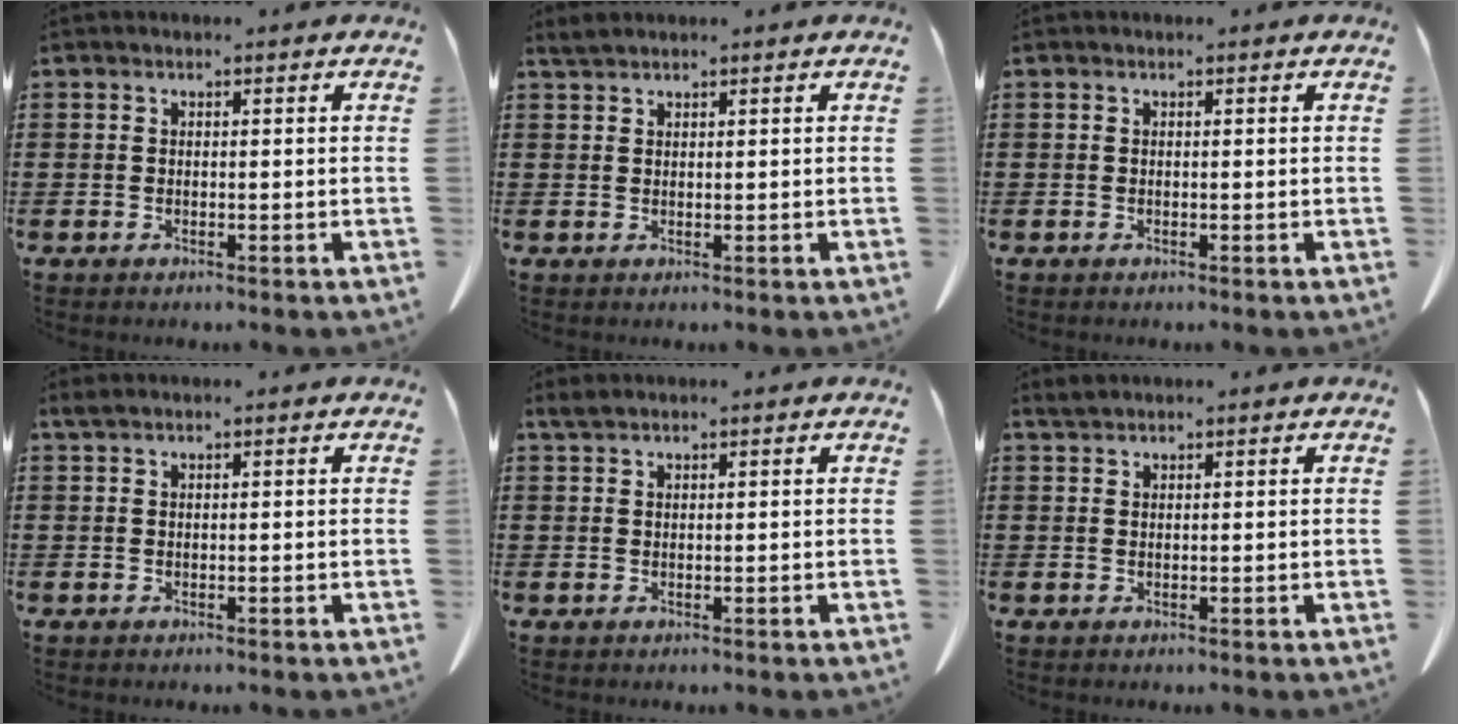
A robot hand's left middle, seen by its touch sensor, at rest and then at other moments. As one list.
[{"total": 1.3, "force": [1.2, 0.2, 0.5], "torque": [-0.014, 0.001, 0.023]}, {"total": 0.0}, {"total": 0.8, "force": [0.5, 0.1, 0.5], "torque": [-0.013, 0.001, 0.010]}, {"total": 1.2, "force": [1.0, 0.3, 0.7], "torque": [-0.017, 0.002, 0.019]}, {"total": 1.2, "force": [1.0, 0.2, 0.5], "torque": [-0.013, 0.001, 0.019]}]